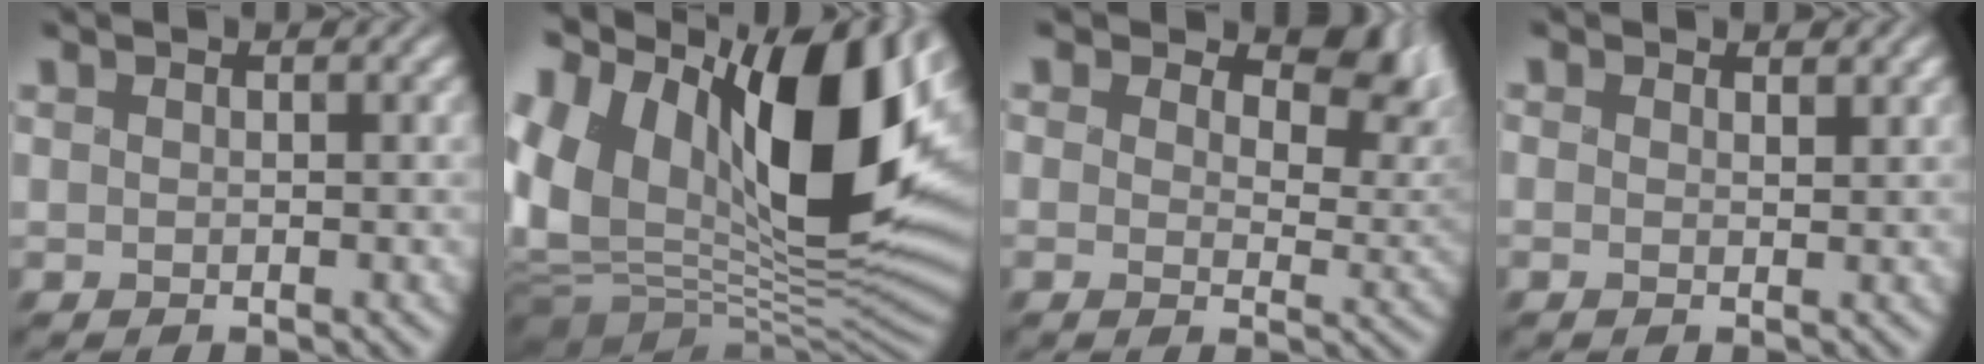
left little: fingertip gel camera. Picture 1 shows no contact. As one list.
[{"total": 18.4, "force": [4.2, 10.2, 14.7], "torque": [-0.240, 0.021, 0.062]}, {"total": 6.8, "force": [4.3, 3.8, 3.7], "torque": [-0.065, -0.011, 0.065]}, {"total": 1.0, "force": [0.8, 0.3, 0.4], "torque": [-0.010, -0.003, 0.013]}]